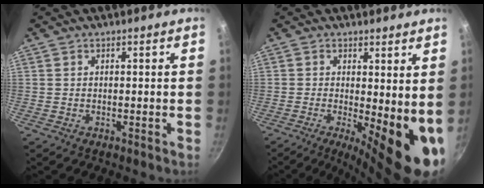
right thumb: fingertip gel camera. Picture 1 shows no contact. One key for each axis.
{"total": 12.8, "fx": -0.8, "fy": 4.4, "fz": 12.0, "tx": -0.132, "ty": -0.023, "tz": -0.005}